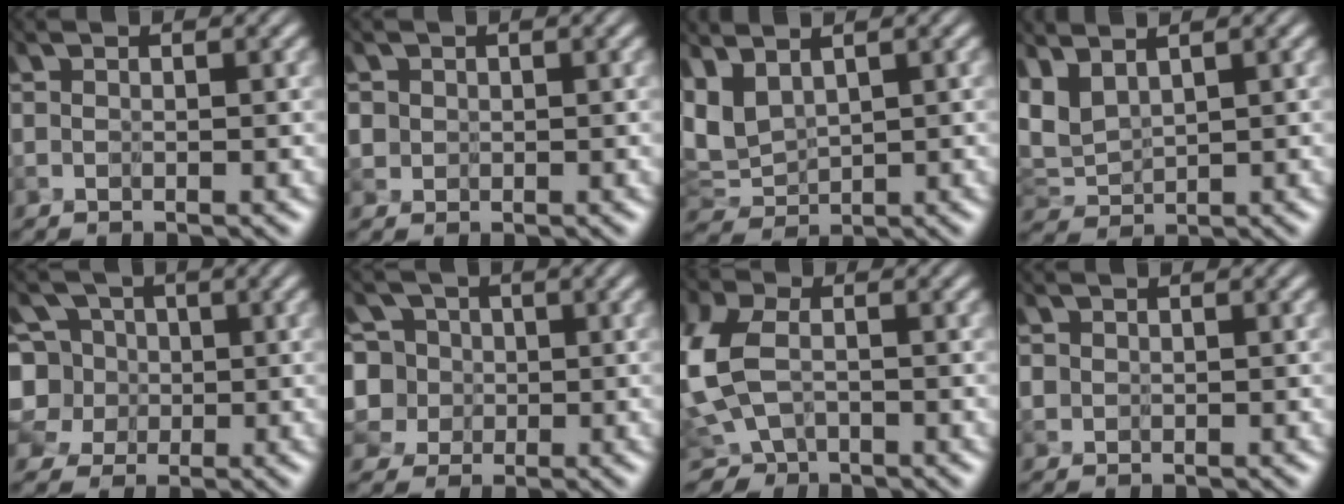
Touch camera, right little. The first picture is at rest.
{"total": 1.9, "force": [0.1, 1.8, 0.3], "torque": [-0.012, 0.012, -0.008]}
{"total": 4.7, "force": [1.5, 2.8, 3.5], "torque": [-0.113, -0.005, 0.043]}
{"total": 3.6, "force": [1.6, 1.9, 2.6], "torque": [-0.098, -0.003, 0.044]}
{"total": 4.8, "force": [0.1, 4.6, 1.5], "torque": [-0.048, 0.021, -0.020]}
{"total": 5.5, "force": [-0.3, 5.4, 1.2], "torque": [-0.059, 0.028, -0.031]}
{"total": 6.3, "force": [-3.0, 4.0, 3.9], "torque": [-0.110, -0.016, -0.053]}
{"total": 0.7, "force": [0.1, 0.7, 0.1], "torque": [-0.004, -0.001, 0.008]}